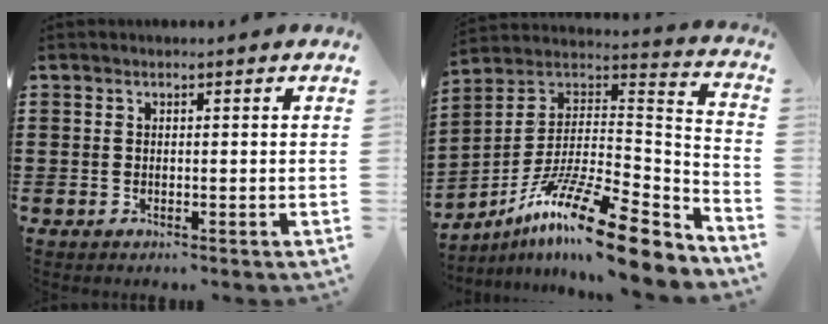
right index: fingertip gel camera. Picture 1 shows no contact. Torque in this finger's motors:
{"motor_torque": [1.52, 0.62, 0.81, 0.21]}